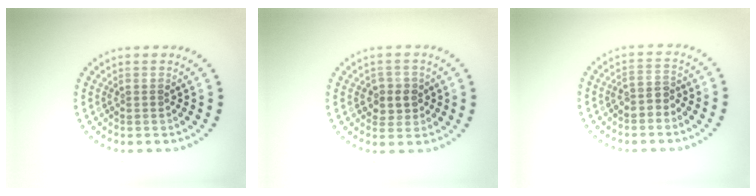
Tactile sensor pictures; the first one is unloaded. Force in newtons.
{"total": 2.3, "press": 2.2, "slide": 0.7}
{"total": 1.8, "press": 1.6, "slide": 0.9}